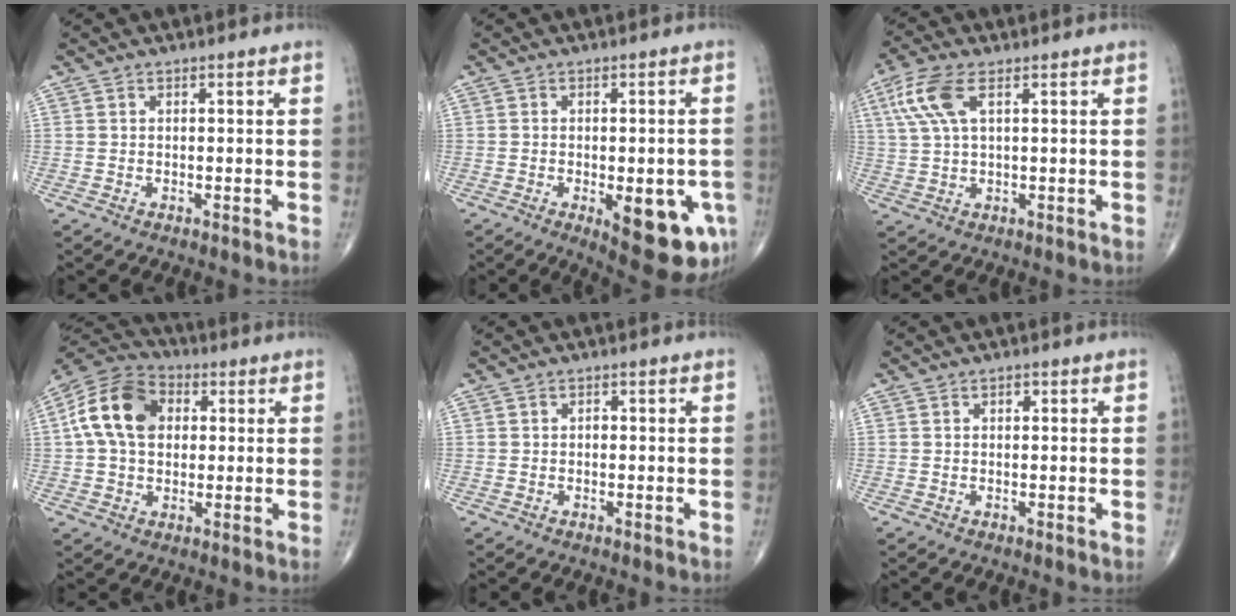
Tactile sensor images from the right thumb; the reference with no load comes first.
{"total": 13.3, "force": [-4.6, 5.1, 11.3], "torque": [-0.116, -0.003, -0.045]}
{"total": 8.0, "force": [3.1, 3.3, 6.6], "torque": [-0.165, 0.010, 0.065]}
{"total": 14.0, "force": [2.4, 9.9, 9.6], "torque": [-0.166, 0.021, 0.030]}
{"total": 0.6, "force": [-0.1, 0.4, 0.4], "torque": [-0.001, 0.002, -0.006]}
{"total": 0.6, "force": [0.2, 0.5, 0.4], "torque": [0.001, 0.000, 0.001]}